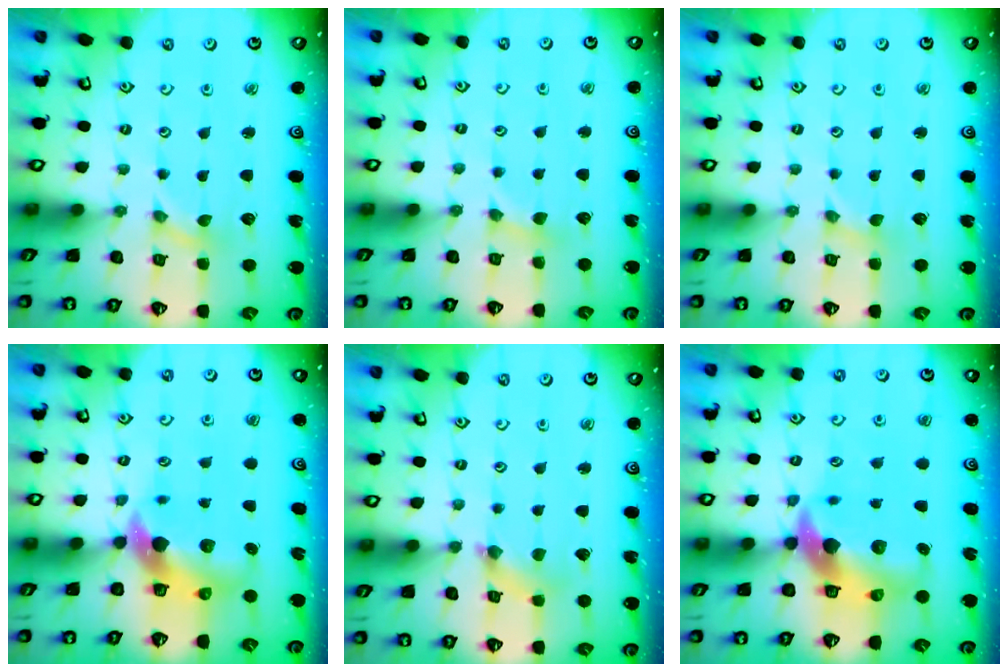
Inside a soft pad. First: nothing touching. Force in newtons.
{"total": 2.1, "press": 2.0, "slide": 0.3}
{"total": 0.0}
{"total": 7.3, "press": 7.1, "slide": 1.3}
{"total": 2.4, "press": 2.4, "slide": 0.4}
{"total": 11.3, "press": 11.2, "slide": 1.8}